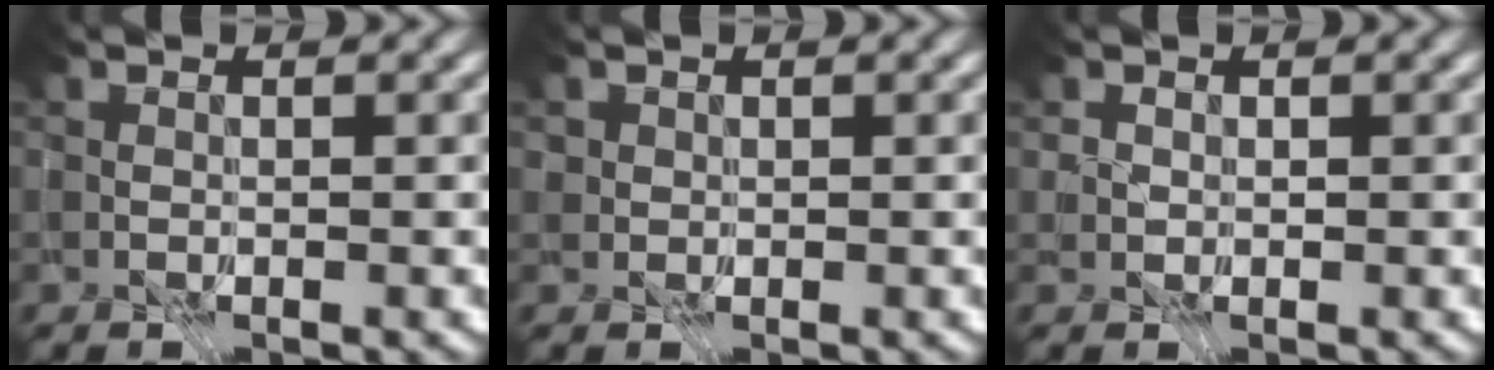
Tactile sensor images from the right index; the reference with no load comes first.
{"total": 2.5, "force": [1.4, 1.8, 1.0], "torque": [-0.014, 0.003, 0.015]}
{"total": 2.7, "force": [1.4, 2.0, 1.2], "torque": [-0.018, 0.007, 0.011]}